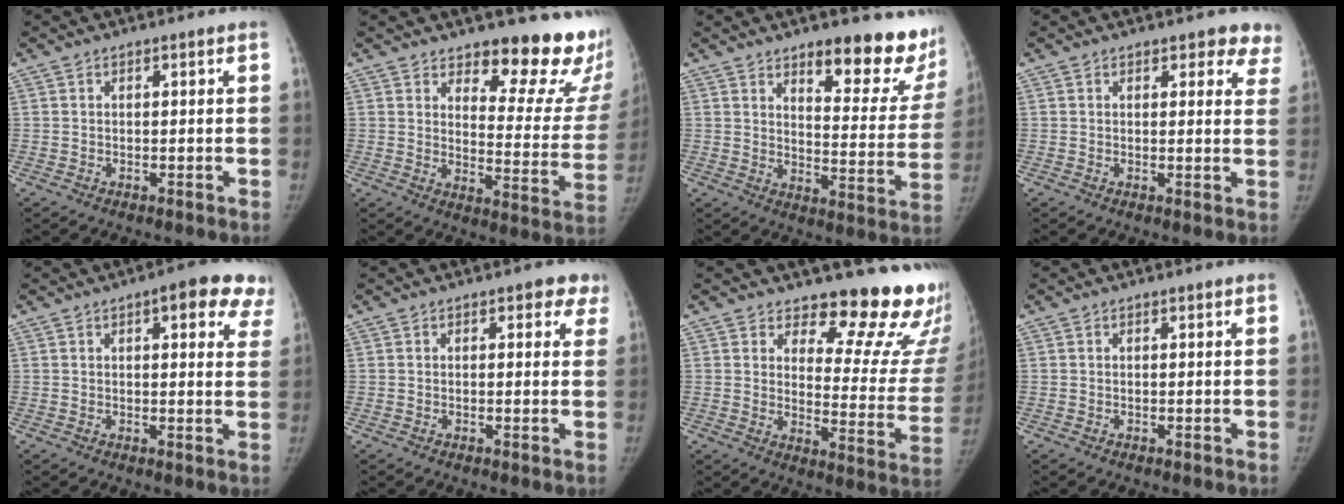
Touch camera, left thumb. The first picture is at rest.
{"total": 18.8, "force": [14.7, 6.4, 9.9], "torque": [-0.074, -0.130, 0.180]}
{"total": 17.4, "force": [12.9, 6.2, 9.8], "torque": [-0.067, -0.100, 0.164]}
{"total": 6.4, "force": [5.2, 3.0, 2.2], "torque": [0.025, -0.020, 0.043]}
{"total": 11.8, "force": [6.5, 4.4, 8.8], "torque": [-0.065, -0.017, 0.065]}
{"total": 3.6, "force": [2.1, 2.2, 2.0], "torque": [0.015, -0.003, 0.016]}
{"total": 18.1, "force": [15.9, 5.6, 6.7], "torque": [-0.024, -0.165, 0.183]}
{"total": 0.0}